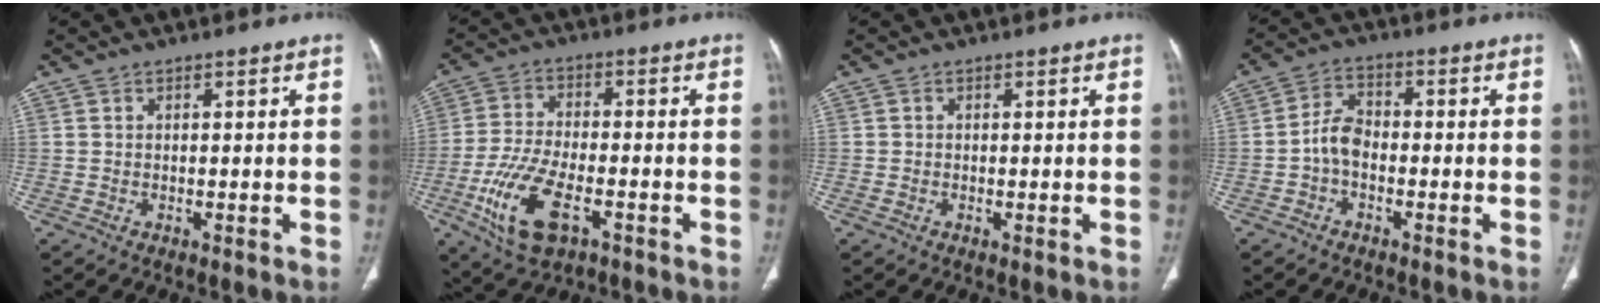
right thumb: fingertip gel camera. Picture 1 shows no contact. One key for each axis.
{"total": 13.0, "fx": -5.3, "fy": 6.1, "fz": 10.2, "tx": -0.210, "ty": 0.009, "tz": -0.093}
{"total": 0.6, "fx": -0.1, "fy": 0.3, "fz": 0.4, "tx": -0.010, "ty": -0.002, "tz": -0.003}
{"total": 5.0, "fx": -1.5, "fy": 3.2, "fz": 3.5, "tx": -0.057, "ty": 0.021, "tz": -0.038}